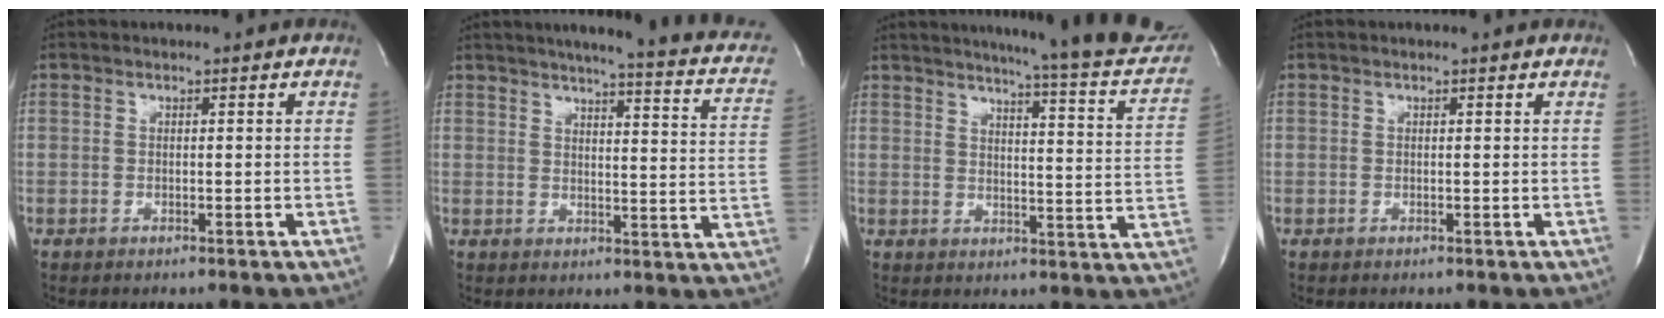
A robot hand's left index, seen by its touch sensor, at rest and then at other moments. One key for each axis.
{"total": 17.7, "fx": 13.8, "fy": 2.3, "fz": 10.8, "tx": -0.144, "ty": -0.017, "tz": 0.144}
{"total": 22.9, "fx": 20.7, "fy": 1.2, "fz": 9.8, "tx": -0.134, "ty": -0.083, "tz": 0.234}
{"total": 0.0}